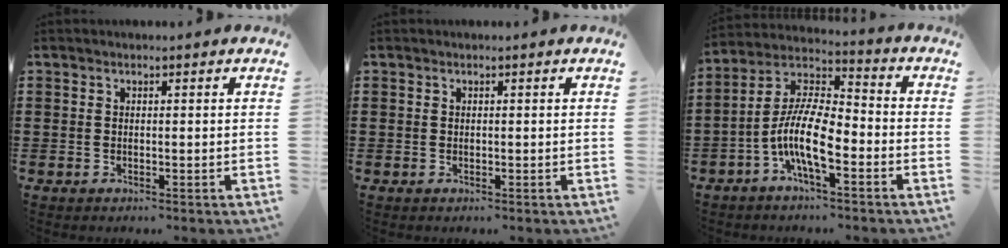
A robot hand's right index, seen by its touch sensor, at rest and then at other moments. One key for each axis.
{"total": 0.0}
{"total": 10.3, "fx": -4.3, "fy": 3.4, "fz": 8.8, "tx": -0.202, "ty": -0.008, "tz": -0.086}